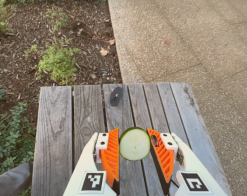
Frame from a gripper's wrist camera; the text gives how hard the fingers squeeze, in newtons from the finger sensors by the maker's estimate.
{"total": 6.1, "left": 6.1, "right": 6.1}